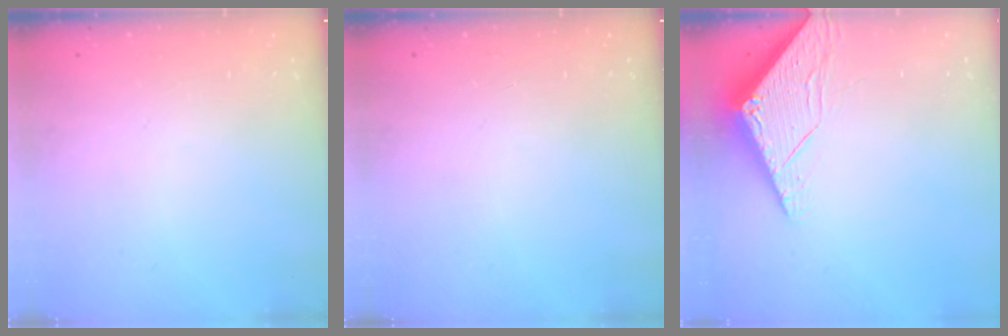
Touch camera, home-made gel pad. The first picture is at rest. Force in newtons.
{"total": 0.0}
{"total": 6.2, "press": 6.2, "slide": 0.5}